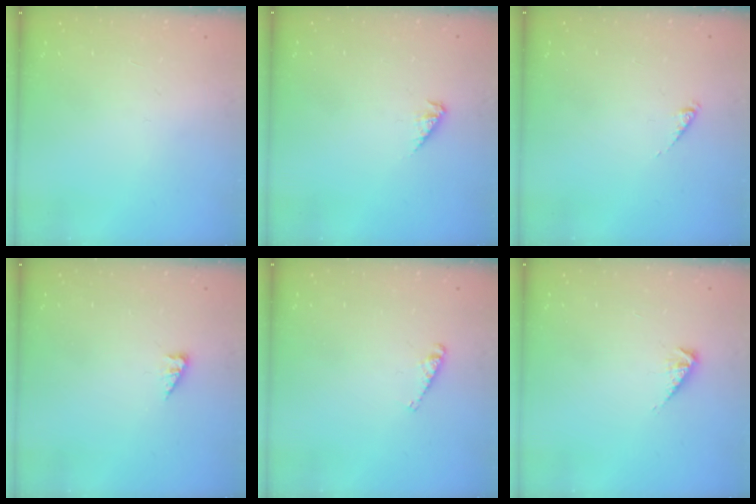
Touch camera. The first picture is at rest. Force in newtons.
{"total": 3.0, "press": 2.9, "slide": 0.6}
{"total": 0.6, "press": 0.6, "slide": 0.1}
{"total": 2.9, "press": 2.9, "slide": 0.5}
{"total": 3.4, "press": 3.4, "slide": 0.2}
{"total": 3.0, "press": 3.0, "slide": 0.6}